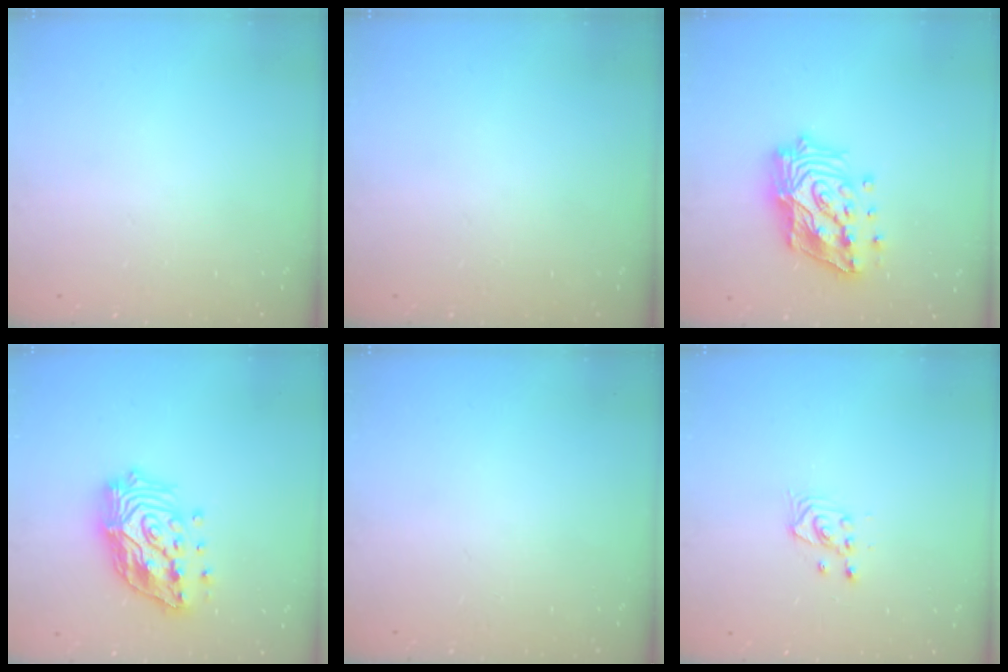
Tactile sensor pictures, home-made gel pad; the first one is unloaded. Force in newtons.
{"total": 0.0}
{"total": 20.1, "press": 19.9, "slide": 3.0}
{"total": 19.6, "press": 19.5, "slide": 2.3}
{"total": 0.0}
{"total": 3.4, "press": 3.4, "slide": 0.4}